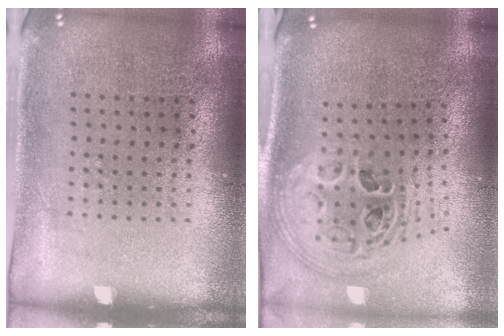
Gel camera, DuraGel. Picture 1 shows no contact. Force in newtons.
{"total": 2.8, "press": 2.0, "slide": 1.9}